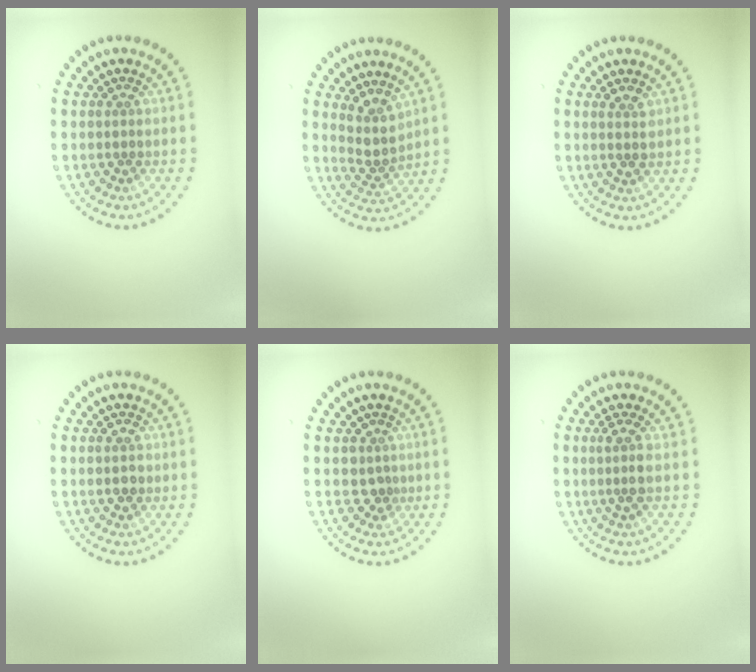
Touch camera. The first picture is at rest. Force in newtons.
{"total": 2.7, "press": 2.0, "slide": 1.8}
{"total": 1.3, "press": 1.3, "slide": 0.3}
{"total": 1.9, "press": 1.9, "slide": 0.2}
{"total": 1.4, "press": 1.0, "slide": 0.9}
{"total": 1.8, "press": 1.4, "slide": 1.1}